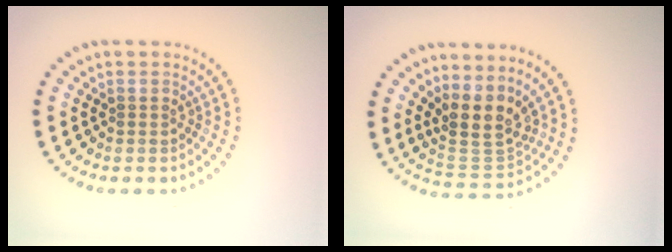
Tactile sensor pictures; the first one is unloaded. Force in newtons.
{"total": 3.8, "press": 2.9, "slide": 2.4}